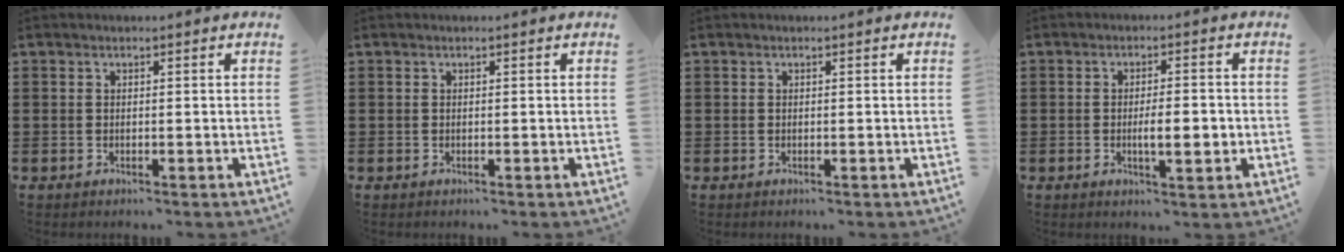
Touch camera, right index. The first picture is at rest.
{"total": 0.0}
{"total": 0.0}
{"total": 5.0, "force": [-0.8, 1.2, 4.8], "torque": [-0.066, -0.005, -0.018]}